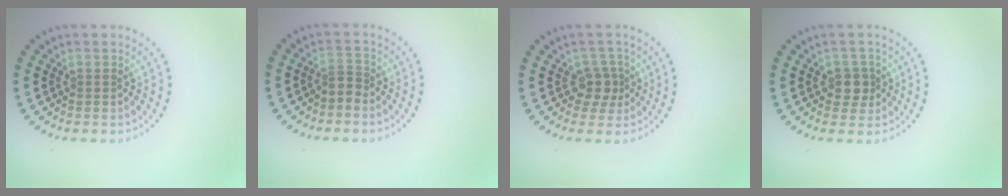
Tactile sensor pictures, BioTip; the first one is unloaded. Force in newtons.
{"total": 1.2, "press": 0.7, "slide": 1.0}
{"total": 2.1, "press": 1.7, "slide": 1.2}
{"total": 1.9, "press": 1.7, "slide": 0.8}